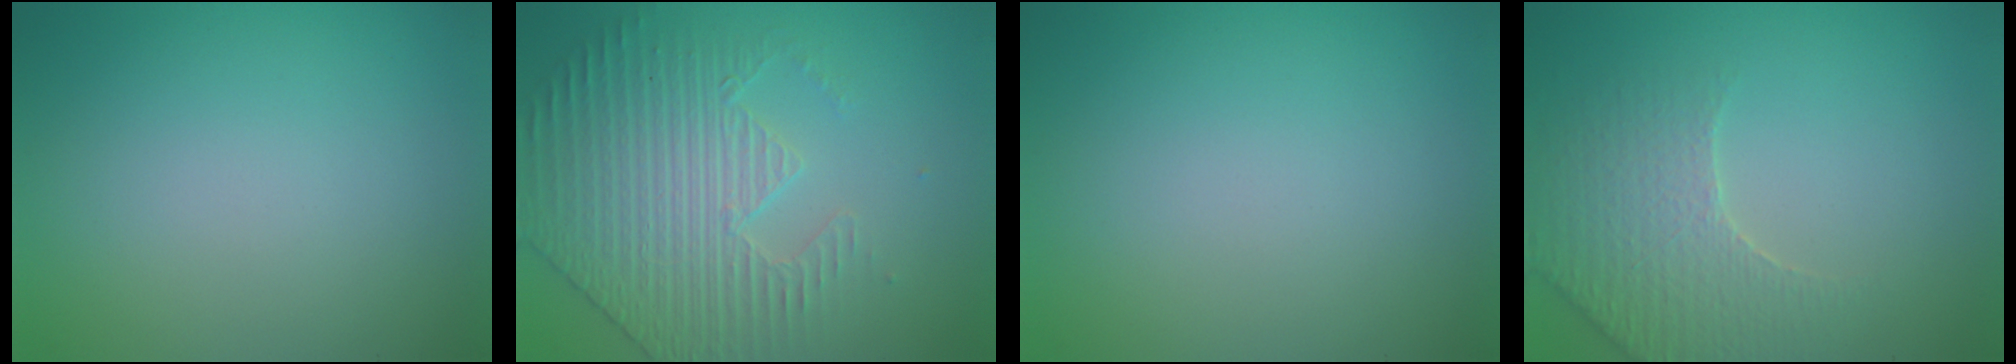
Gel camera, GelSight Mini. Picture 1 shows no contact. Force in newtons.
{"total": 4.2, "press": 4.0, "slide": 1.2}
{"total": 0.0}
{"total": 4.4, "press": 4.2, "slide": 1.1}